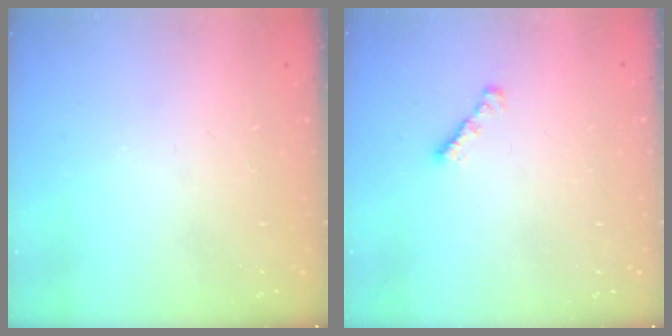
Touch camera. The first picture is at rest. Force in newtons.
{"total": 1.6, "press": 1.5, "slide": 0.4}